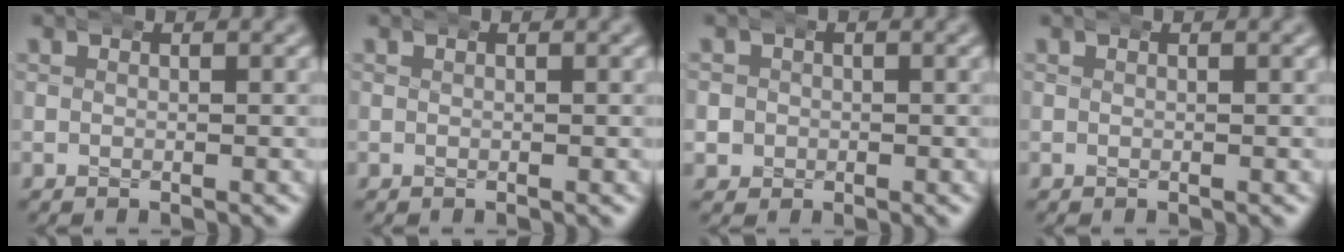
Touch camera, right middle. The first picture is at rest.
{"total": 0.0}
{"total": 2.7, "force": [-0.1, 2.6, 0.4], "torque": [-0.019, -0.001, -0.005]}
{"total": 0.0}